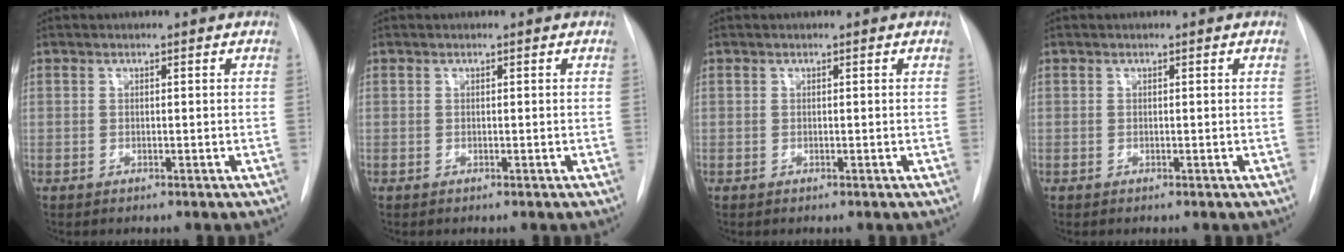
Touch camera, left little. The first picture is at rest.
{"total": 0.0}
{"total": 0.0}
{"total": 0.0}